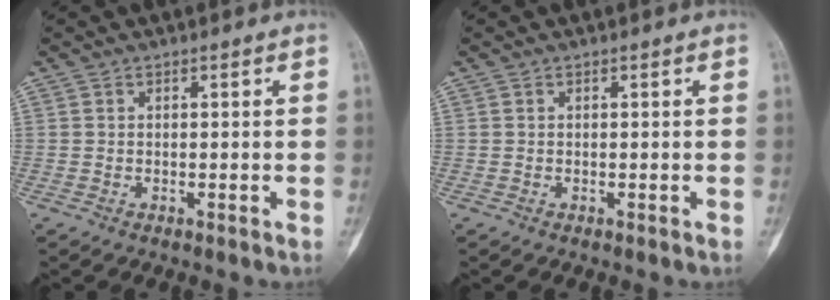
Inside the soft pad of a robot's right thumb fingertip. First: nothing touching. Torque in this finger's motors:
{"motor_torque": [0.00, 0.00, 0.00, 0.00, 0.00]}